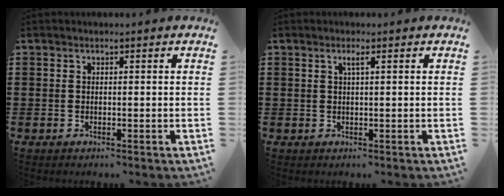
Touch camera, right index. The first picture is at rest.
{"total": 1.2, "force": [0.5, 0.1, 1.2], "torque": [-0.022, 0.001, 0.007]}